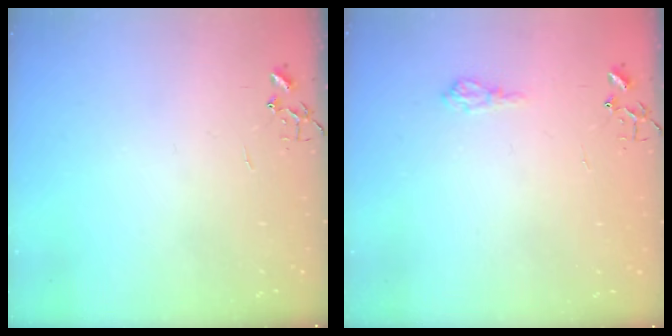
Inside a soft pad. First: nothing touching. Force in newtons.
{"total": 6.7, "press": 6.7, "slide": 0.9}